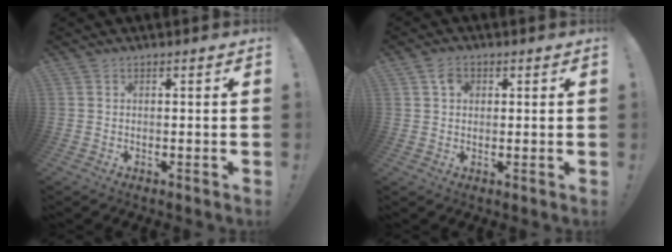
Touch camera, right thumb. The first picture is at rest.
{"total": 3.6, "force": [1.3, 2.8, 1.8], "torque": [-0.025, 0.000, 0.021]}